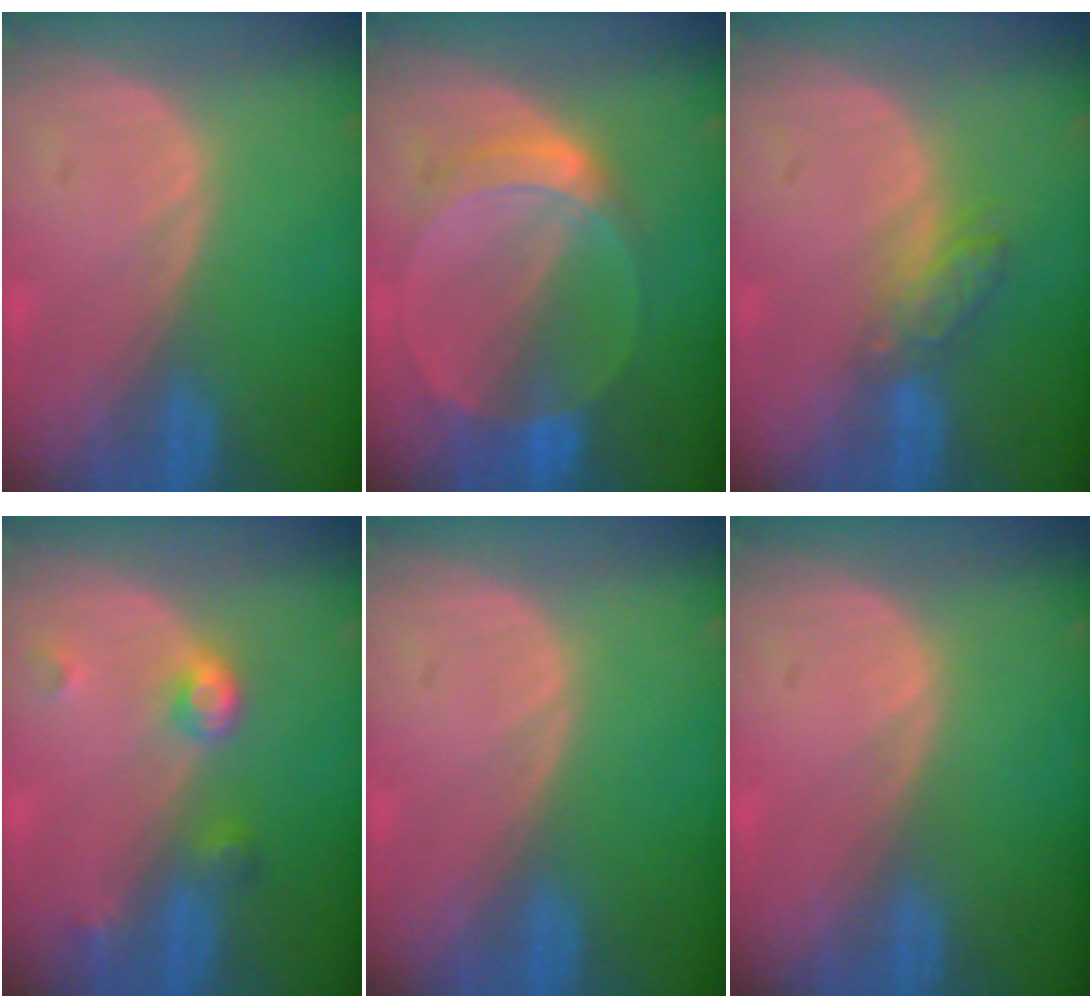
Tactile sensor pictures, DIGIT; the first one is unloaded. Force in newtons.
{"total": 6.1, "press": 5.6, "slide": 2.4}
{"total": 4.4, "press": 4.1, "slide": 1.6}
{"total": 3.9, "press": 3.6, "slide": 1.5}
{"total": 0.0}
{"total": 0.0}